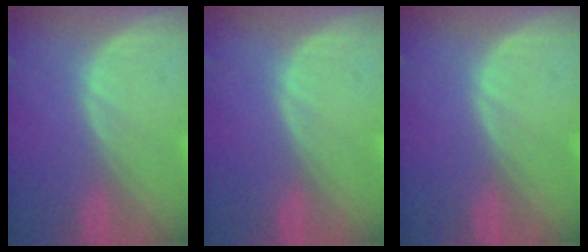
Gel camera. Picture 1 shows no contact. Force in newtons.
{"total": 0.0}
{"total": 0.0}